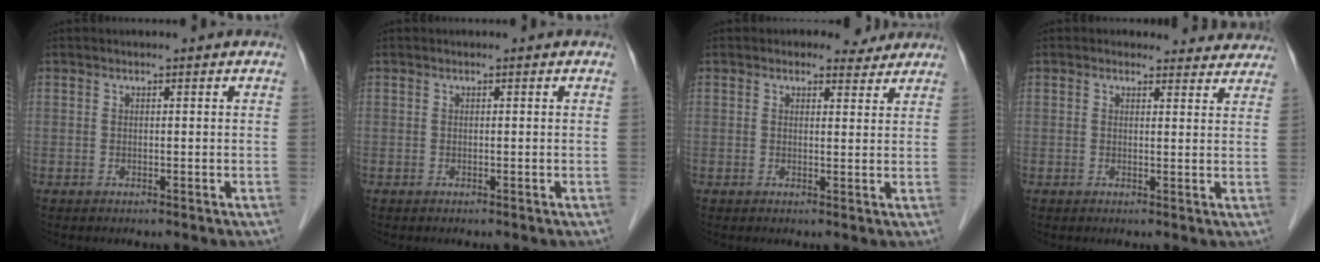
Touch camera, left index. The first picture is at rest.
{"total": 0.0}
{"total": 3.0, "force": [2.5, 1.6, 0.3], "torque": [-0.004, -0.002, 0.025]}
{"total": 5.9, "force": [5.5, 2.2, -0.2], "torque": [0.028, -0.005, 0.037]}